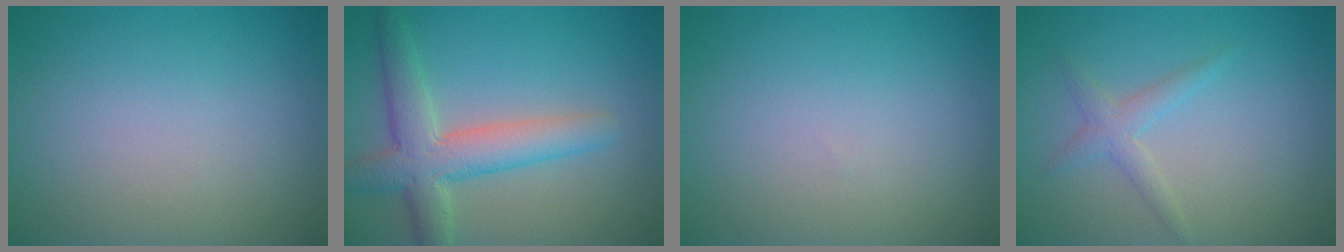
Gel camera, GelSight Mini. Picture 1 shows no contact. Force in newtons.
{"total": 5.4, "press": 5.4, "slide": 0.2}
{"total": 0.0}
{"total": 1.8, "press": 1.8, "slide": 0.1}